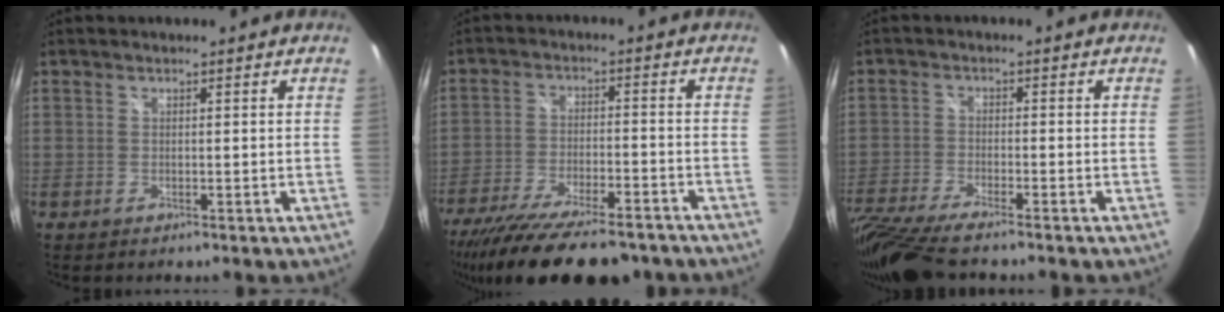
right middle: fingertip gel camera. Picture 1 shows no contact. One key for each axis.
{"total": 21.1, "fx": -17.1, "fy": 5.6, "fz": 10.9, "tx": -0.213, "ty": -0.046, "tz": -0.260}
{"total": 12.8, "fx": -10.6, "fy": 2.0, "fz": 6.9, "tx": -0.167, "ty": -0.047, "tz": -0.197}